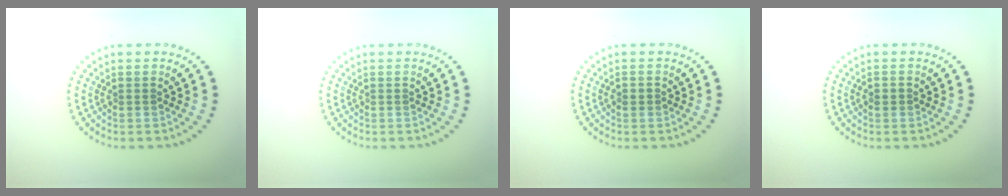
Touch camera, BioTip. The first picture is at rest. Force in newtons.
{"total": 0.0}
{"total": 0.9, "press": 0.8, "slide": 0.3}
{"total": 0.9, "press": 0.8, "slide": 0.3}